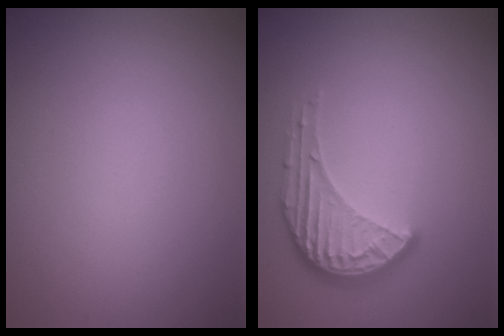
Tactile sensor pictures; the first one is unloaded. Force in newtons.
{"total": 4.0, "press": 3.1, "slide": 2.6}